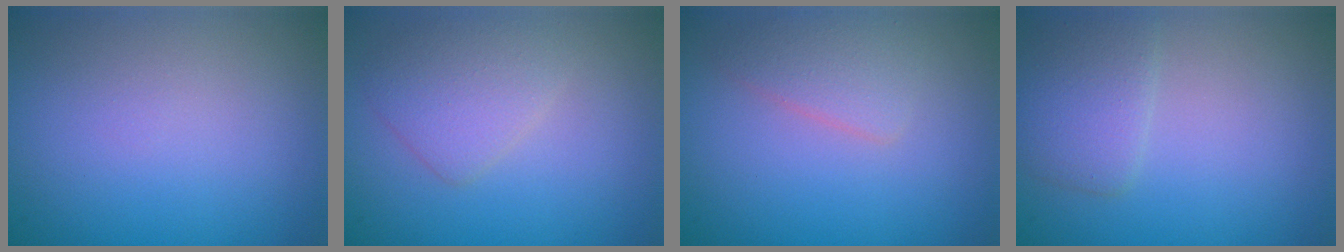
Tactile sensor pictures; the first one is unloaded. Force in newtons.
{"total": 2.9, "press": 2.9, "slide": 0.2}
{"total": 2.2, "press": 2.2, "slide": 0.0}
{"total": 2.7, "press": 2.7, "slide": 0.1}